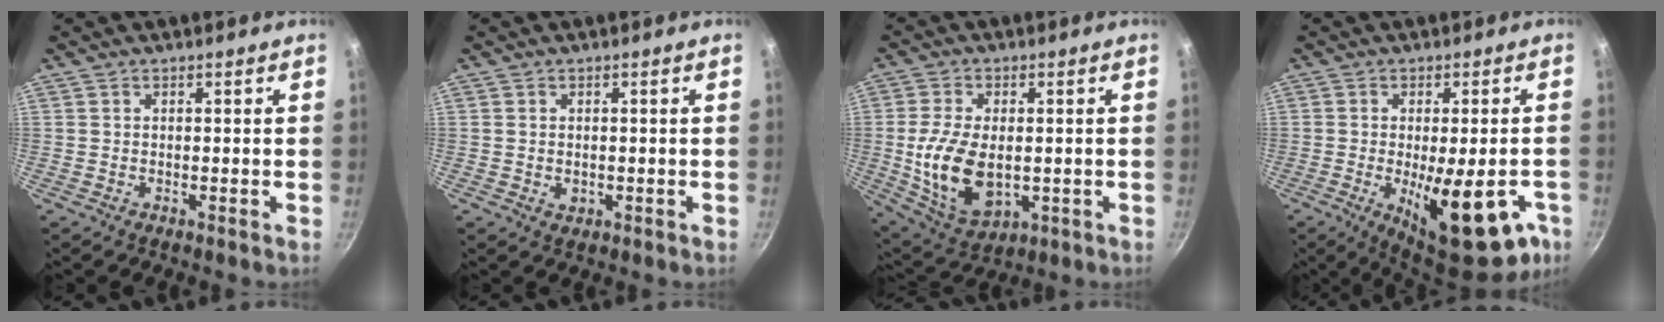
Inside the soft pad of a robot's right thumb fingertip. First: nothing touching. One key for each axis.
{"total": 1.7, "fx": -0.2, "fy": 1.3, "fz": 1.0, "tx": -0.015, "ty": -0.002, "tz": -0.002}
{"total": 13.9, "fx": -0.9, "fy": 8.2, "fz": 11.1, "tx": -0.204, "ty": -0.010, "tz": -0.001}
{"total": 18.5, "fx": -6.4, "fy": 6.7, "fz": 16.0, "tx": -0.186, "ty": -0.006, "tz": -0.074}